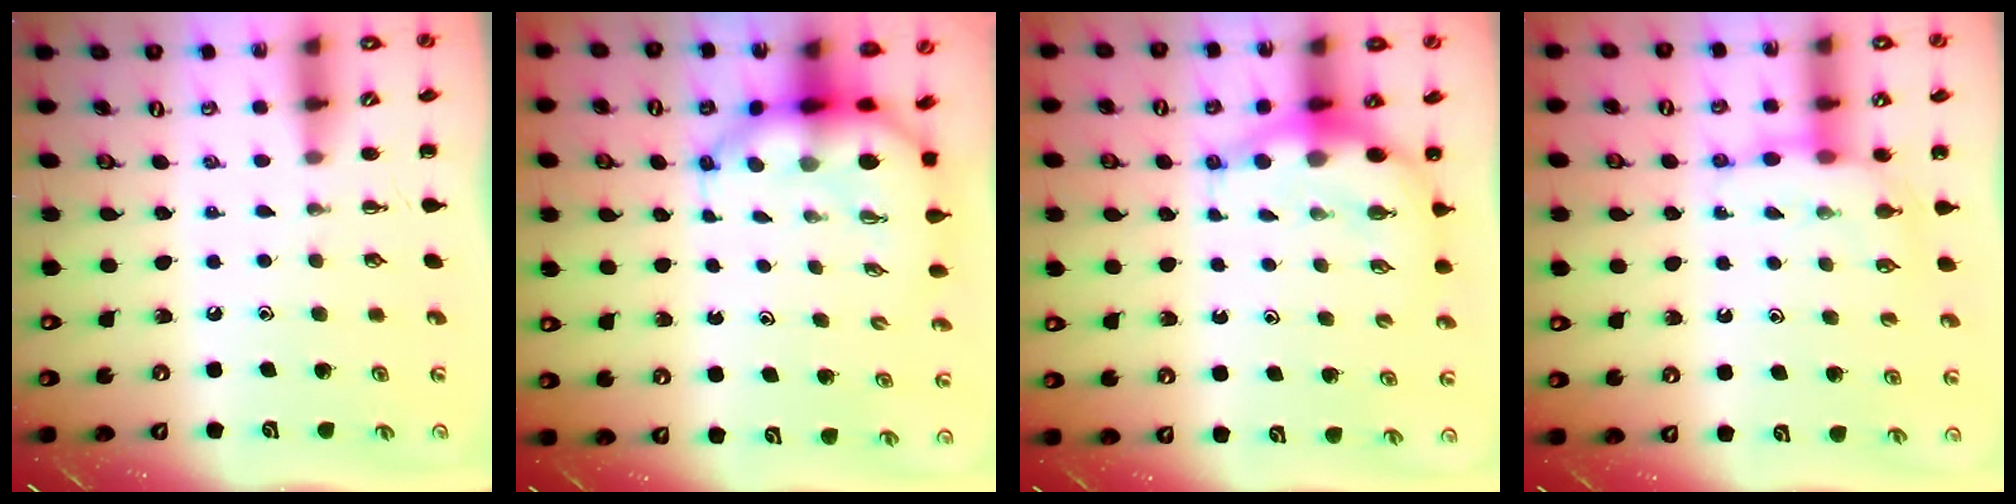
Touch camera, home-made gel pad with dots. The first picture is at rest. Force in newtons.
{"total": 7.0, "press": 6.7, "slide": 2.0}
{"total": 6.9, "press": 6.7, "slide": 1.6}
{"total": 7.7, "press": 7.7, "slide": 0.8}